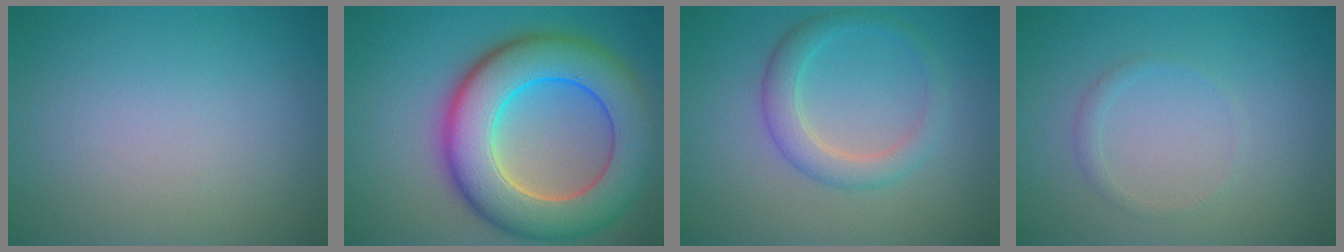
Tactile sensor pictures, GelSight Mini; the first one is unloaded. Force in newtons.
{"total": 11.4, "press": 11.4, "slide": 0.5}
{"total": 3.0, "press": 3.0, "slide": 0.2}
{"total": 0.9, "press": 0.8, "slide": 0.1}